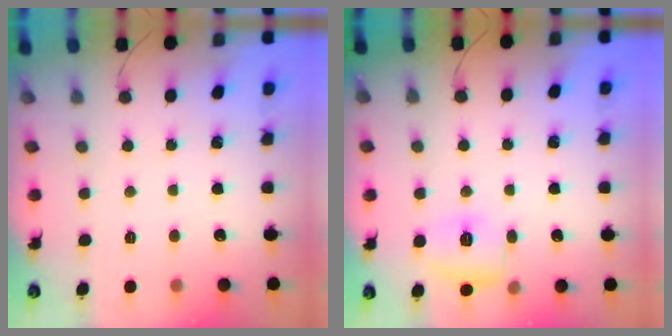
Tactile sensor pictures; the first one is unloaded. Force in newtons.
{"total": 7.5, "press": 7.4, "slide": 1.6}